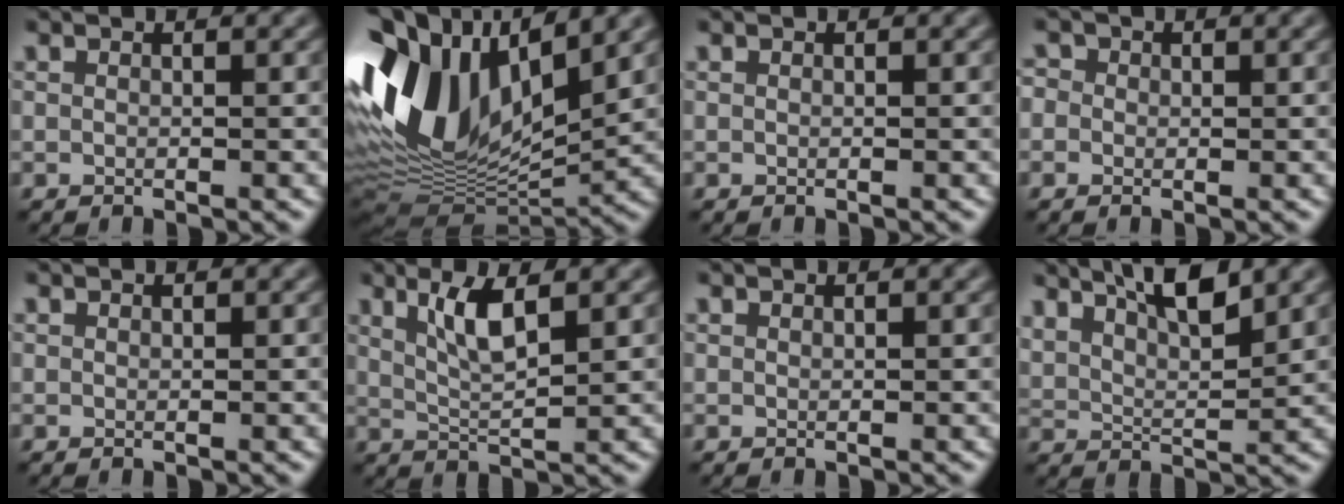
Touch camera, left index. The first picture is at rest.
{"total": 14.4, "force": [3.3, 7.8, 11.6], "torque": [-0.241, 0.013, 0.058]}
{"total": 0.0}
{"total": 1.2, "force": [0.0, 1.2, 0.3], "torque": [-0.001, 0.007, -0.013]}
{"total": 0.0}
{"total": 3.5, "force": [1.5, 0.9, 3.1], "torque": [-0.063, -0.004, 0.034]}
{"total": 0.0}
{"total": 6.0, "force": [4.1, 1.7, 4.0], "torque": [-0.068, 0.010, 0.070]}